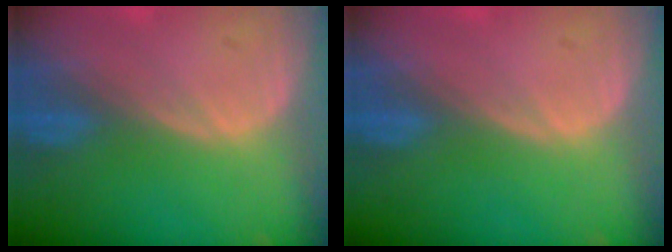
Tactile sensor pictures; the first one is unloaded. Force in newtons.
{"total": 0.0}